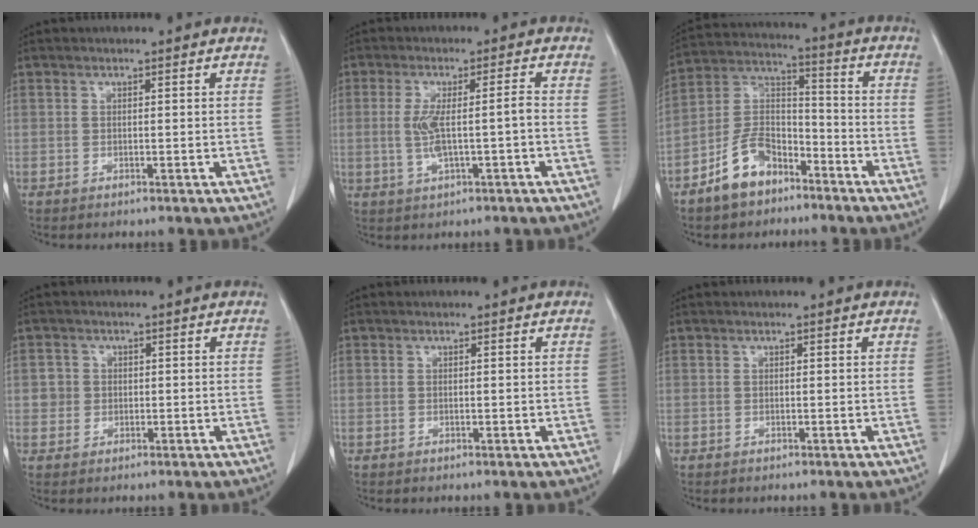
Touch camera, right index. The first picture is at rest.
{"total": 5.6, "force": [-0.7, 0.5, 5.5], "torque": [-0.111, 0.007, -0.005]}
{"total": 10.0, "force": [-6.5, 5.5, 5.2], "torque": [-0.112, 0.018, -0.124]}
{"total": 2.4, "force": [0.2, 2.4, 0.3], "torque": [0.007, 0.007, 0.007]}
{"total": 0.0}
{"total": 0.0}